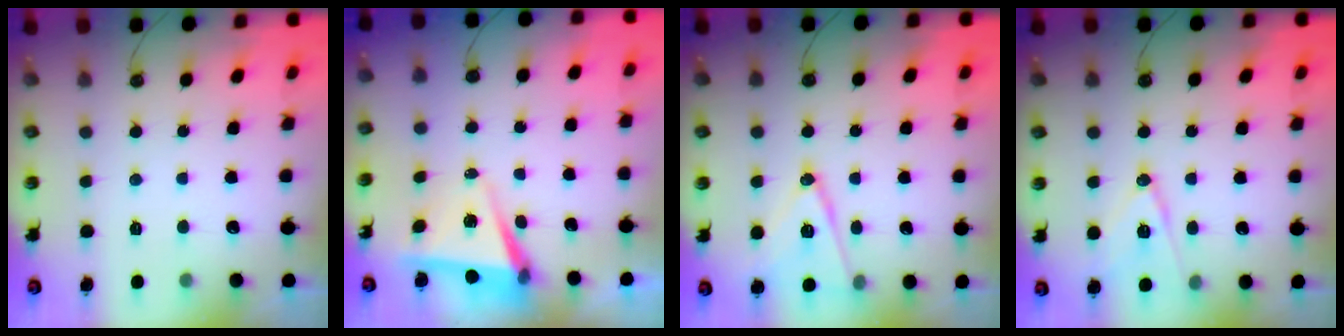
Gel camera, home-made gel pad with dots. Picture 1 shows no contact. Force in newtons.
{"total": 6.6, "press": 4.9, "slide": 4.5}
{"total": 14.1, "press": 13.7, "slide": 3.3}
{"total": 12.4, "press": 11.9, "slide": 3.3}